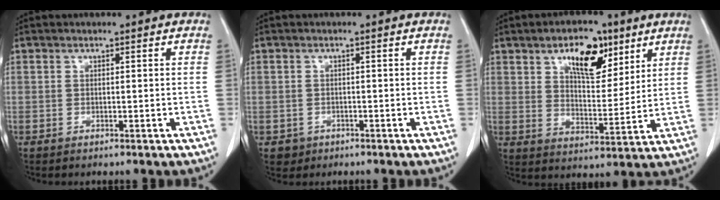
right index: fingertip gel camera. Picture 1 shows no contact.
{"total": 2.1, "force": [-0.8, 2.0, 0.0], "torque": [0.002, 0.009, -0.009]}
{"total": 10.9, "force": [6.0, 4.9, 7.6], "torque": [-0.123, 0.008, 0.105]}